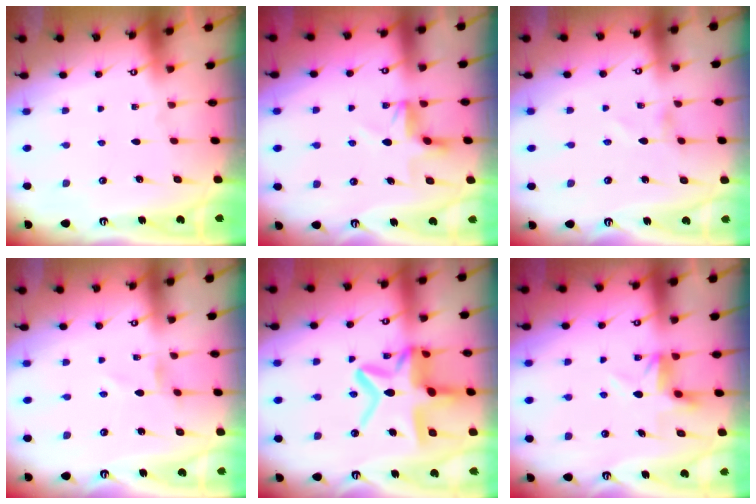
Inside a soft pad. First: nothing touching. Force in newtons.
{"total": 5.1, "press": 4.7, "slide": 2.1}
{"total": 1.4, "press": 1.4, "slide": 0.1}
{"total": 0.8, "press": 0.8, "slide": 0.2}
{"total": 17.6, "press": 17.5, "slide": 1.6}
{"total": 5.0, "press": 4.9, "slide": 0.3}